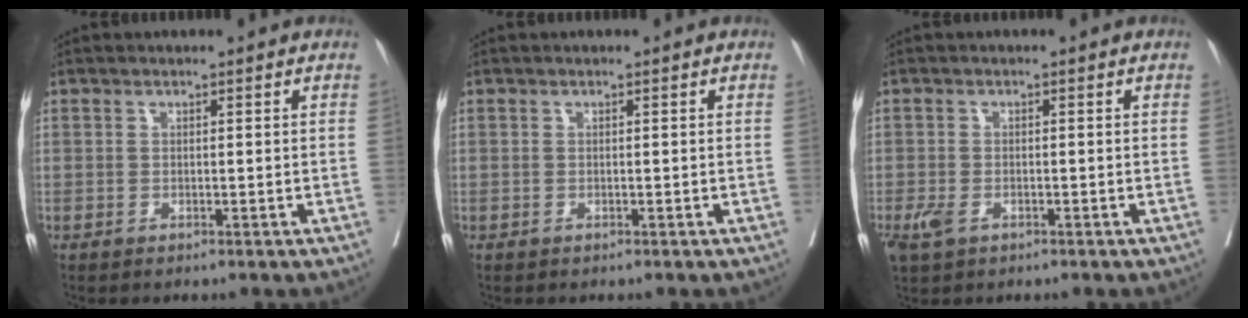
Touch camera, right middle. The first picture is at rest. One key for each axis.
{"total": 0.5, "fx": 0.5, "fy": -0.2, "fz": -0.1, "tx": -0.004, "ty": -0.001, "tz": 0.006}
{"total": 3.2, "fx": -1.6, "fy": 1.8, "fz": 2.1, "tx": -0.046, "ty": -0.005, "tz": -0.022}